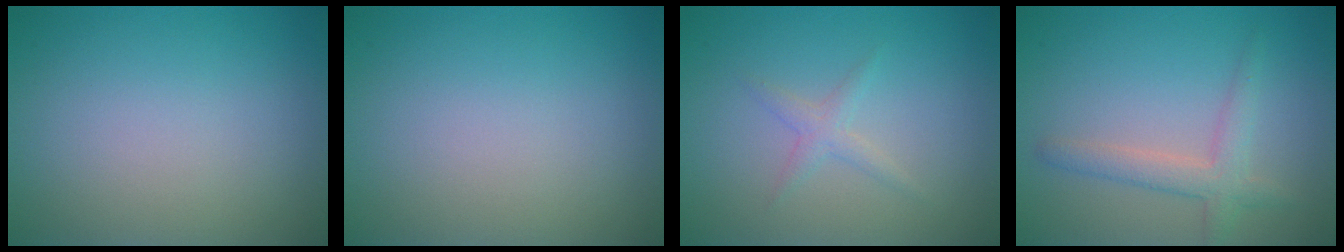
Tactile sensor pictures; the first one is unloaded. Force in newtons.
{"total": 0.0}
{"total": 1.8, "press": 1.8, "slide": 0.1}
{"total": 2.6, "press": 2.6, "slide": 0.1}